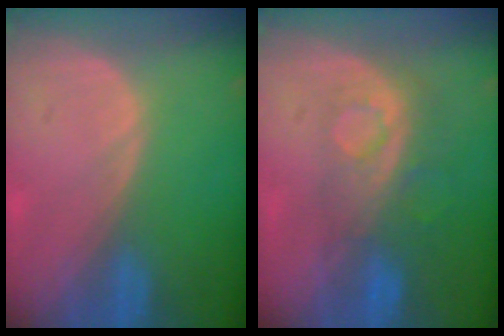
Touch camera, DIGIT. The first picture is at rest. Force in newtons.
{"total": 8.4, "press": 7.1, "slide": 4.4}